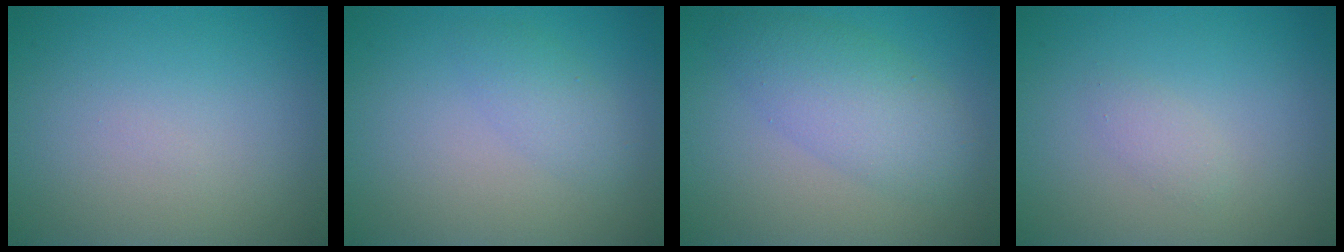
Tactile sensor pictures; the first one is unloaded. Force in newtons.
{"total": 1.9, "press": 1.9, "slide": 0.0}
{"total": 4.7, "press": 4.7, "slide": 0.2}
{"total": 1.0, "press": 1.0, "slide": 0.0}